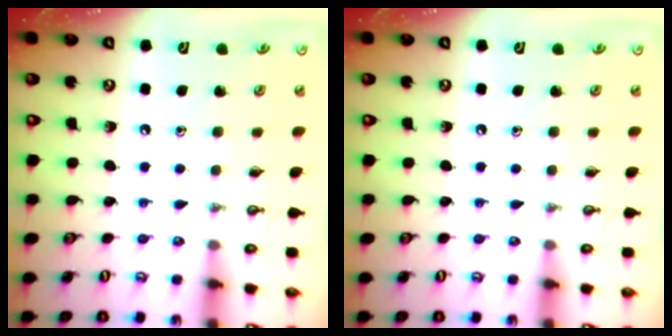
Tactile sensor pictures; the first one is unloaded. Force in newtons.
{"total": 0.0}